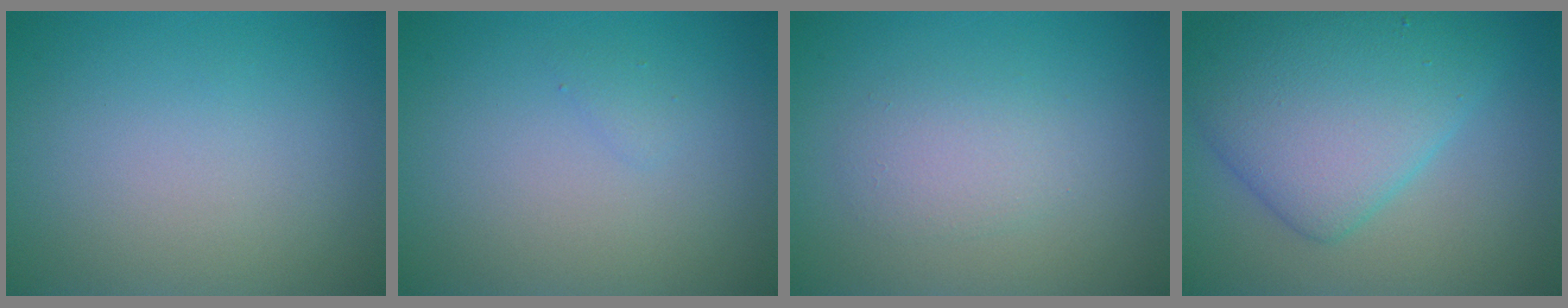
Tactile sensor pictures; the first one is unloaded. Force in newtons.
{"total": 0.5, "press": 0.5, "slide": 0.1}
{"total": 2.0, "press": 2.0, "slide": 0.0}
{"total": 7.5, "press": 7.5, "slide": 0.2}